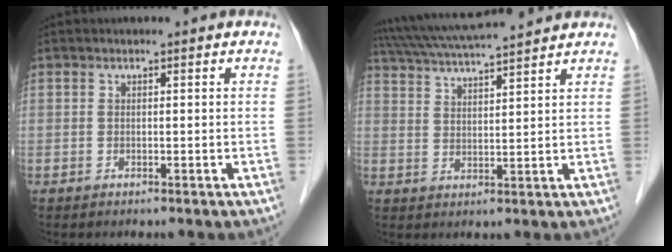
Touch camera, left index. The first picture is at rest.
{"total": 13.2, "force": [12.0, 0.2, 5.5], "torque": [-0.110, 0.033, 0.193]}